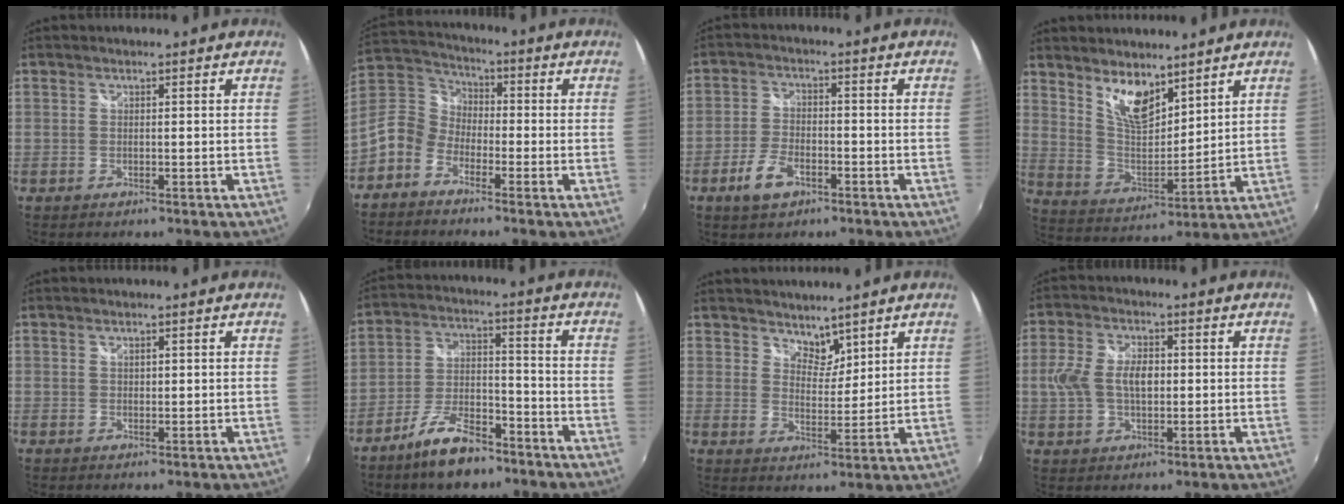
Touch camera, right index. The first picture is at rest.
{"total": 9.3, "force": [-4.6, 7.0, 4.0], "torque": [-0.098, 0.025, -0.112]}
{"total": 6.3, "force": [-3.5, 3.3, 4.0], "torque": [-0.093, 0.000, -0.062]}
{"total": 9.9, "force": [7.1, 4.0, 5.6], "torque": [-0.098, -0.005, 0.141]}
{"total": 0.8, "force": [0.5, 0.5, 0.3], "torque": [-0.003, 0.001, 0.009]}
{"total": 10.8, "force": [-7.9, 4.0, 6.1], "torque": [-0.125, 0.008, -0.134]}
{"total": 4.4, "force": [3.8, 2.1, 1.0], "torque": [-0.006, 0.001, 0.067]}
{"total": 8.4, "force": [0.2, 5.0, 6.8], "torque": [-0.138, 0.010, 0.004]}